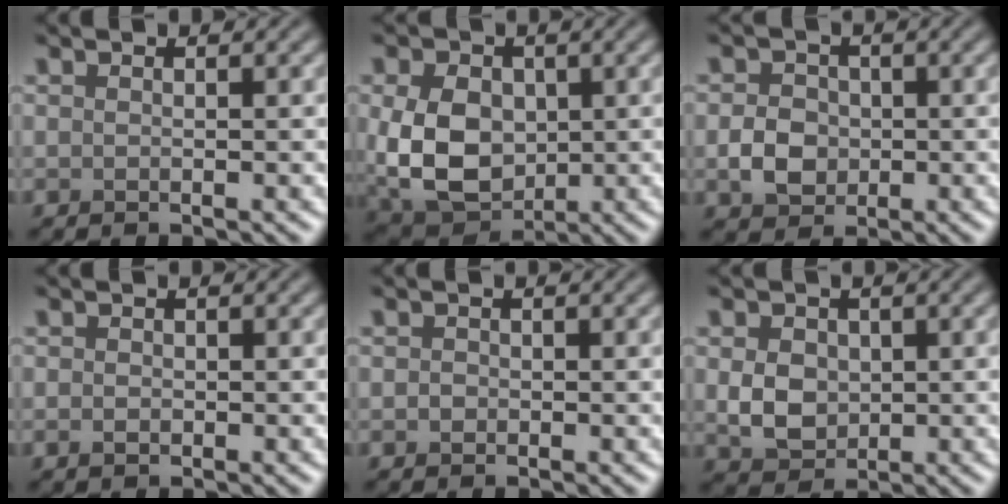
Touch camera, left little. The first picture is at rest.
{"total": 8.7, "force": [0.0, 6.4, 5.9], "torque": [-0.138, -0.013, 0.002]}
{"total": 3.1, "force": [-0.5, 2.6, 1.6], "torque": [-0.029, 0.001, -0.013]}
{"total": 0.9, "force": [-0.2, 0.7, 0.5], "torque": [-0.009, -0.003, -0.005]}
{"total": 0.7, "force": [-0.2, 0.6, 0.2], "torque": [-0.002, -0.003, -0.005]}
{"total": 3.6, "force": [0.2, 3.0, 2.1], "torque": [-0.046, -0.006, 0.003]}